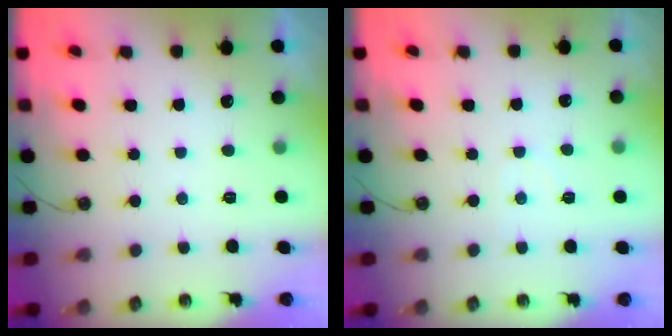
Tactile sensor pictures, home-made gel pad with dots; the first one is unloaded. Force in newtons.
{"total": 3.7, "press": 3.7, "slide": 0.5}